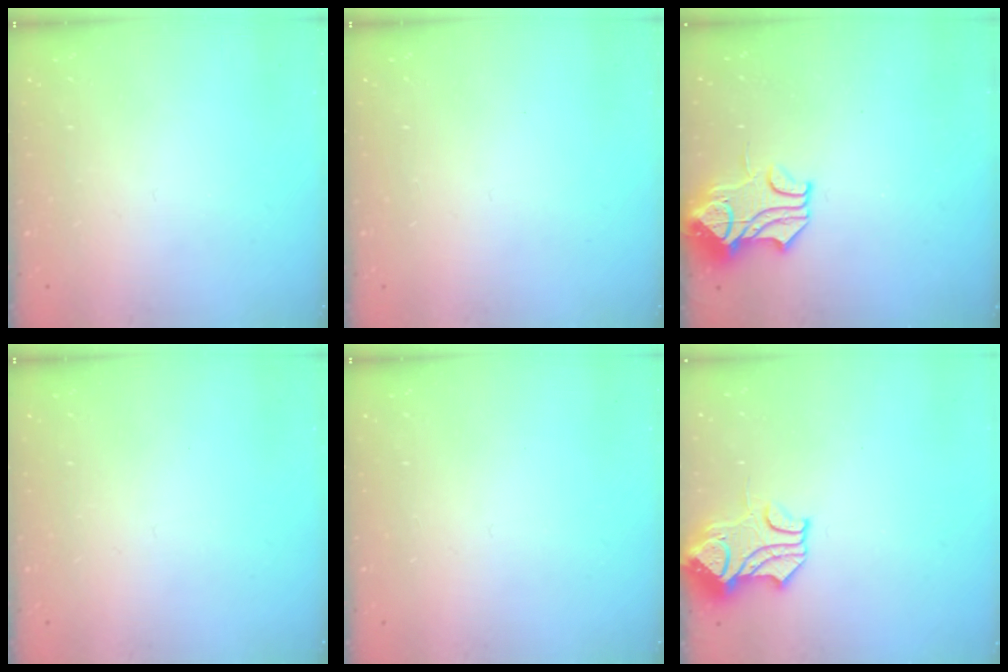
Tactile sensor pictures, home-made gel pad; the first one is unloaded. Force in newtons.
{"total": 0.0}
{"total": 1.6, "press": 0.8, "slide": 1.4}
{"total": 0.0}
{"total": 0.0}
{"total": 1.5, "press": 0.8, "slide": 1.3}